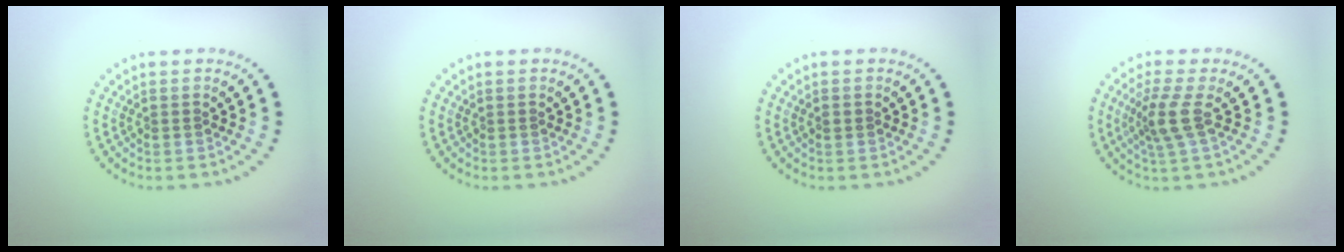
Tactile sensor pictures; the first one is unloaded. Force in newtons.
{"total": 0.0}
{"total": 0.7, "press": 0.7, "slide": 0.0}
{"total": 2.9, "press": 2.2, "slide": 1.8}